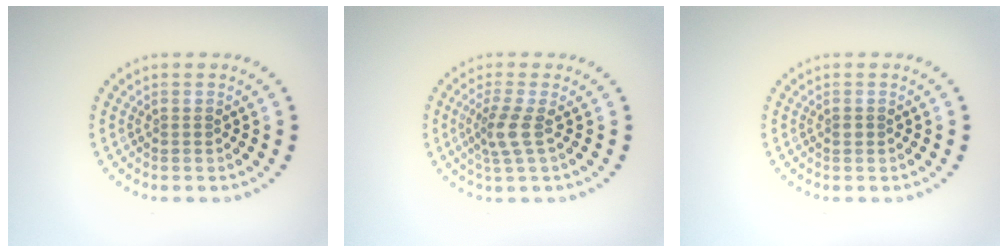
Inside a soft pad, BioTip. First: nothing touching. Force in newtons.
{"total": 2.4, "press": 1.9, "slide": 1.5}
{"total": 0.6, "press": 0.6, "slide": 0.1}